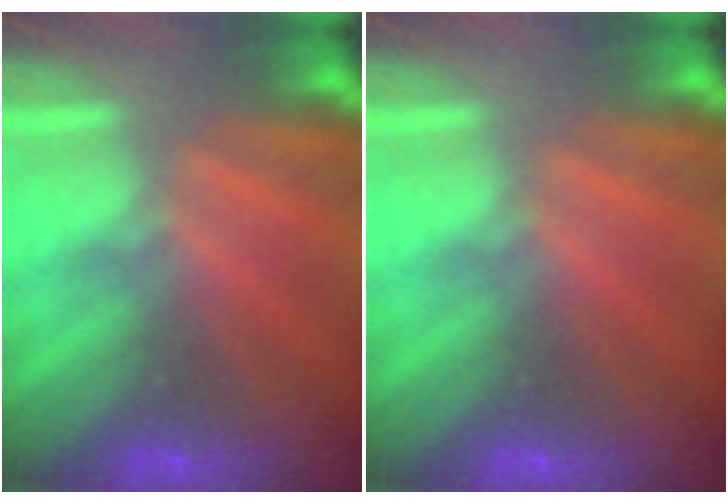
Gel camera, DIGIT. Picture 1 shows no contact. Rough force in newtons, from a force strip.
{"total": 0.0}